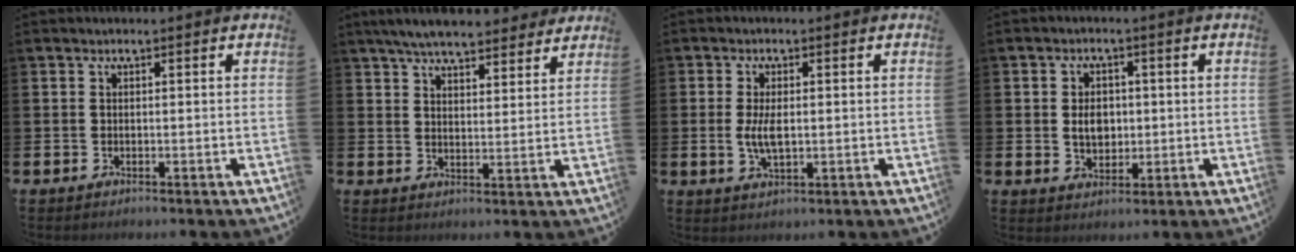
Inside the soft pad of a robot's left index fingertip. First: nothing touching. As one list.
[{"total": 6.9, "force": [6.5, 1.0, 1.8], "torque": [-0.045, -0.031, 0.118]}, {"total": 4.0, "force": [0.2, 1.8, 3.5], "torque": [-0.076, 0.003, -0.001]}, {"total": 3.7, "force": [0.3, 2.8, 2.3], "torque": [-0.036, 0.006, 0.000]}]